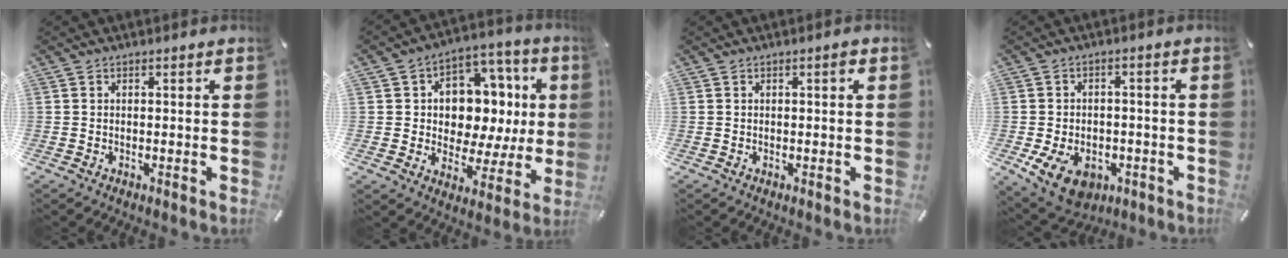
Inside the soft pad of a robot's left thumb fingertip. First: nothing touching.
{"total": 11.9, "force": [2.5, 10.1, 5.8], "torque": [-0.070, -0.032, 0.053]}
{"total": 1.0, "force": [0.3, 0.2, 0.9], "torque": [-0.017, 0.004, 0.004]}
{"total": 9.2, "force": [-3.9, 6.4, 5.4], "torque": [-0.116, 0.011, -0.069]}